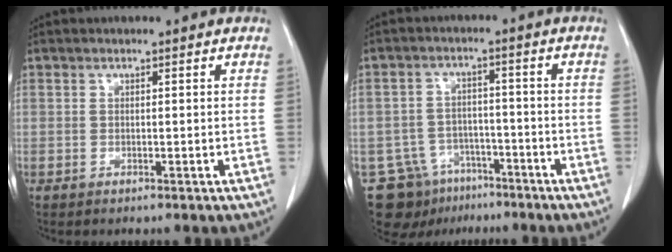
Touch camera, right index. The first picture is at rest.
{"total": 10.1, "force": [-6.9, 7.1, 2.0], "torque": [-0.040, 0.024, -0.102]}